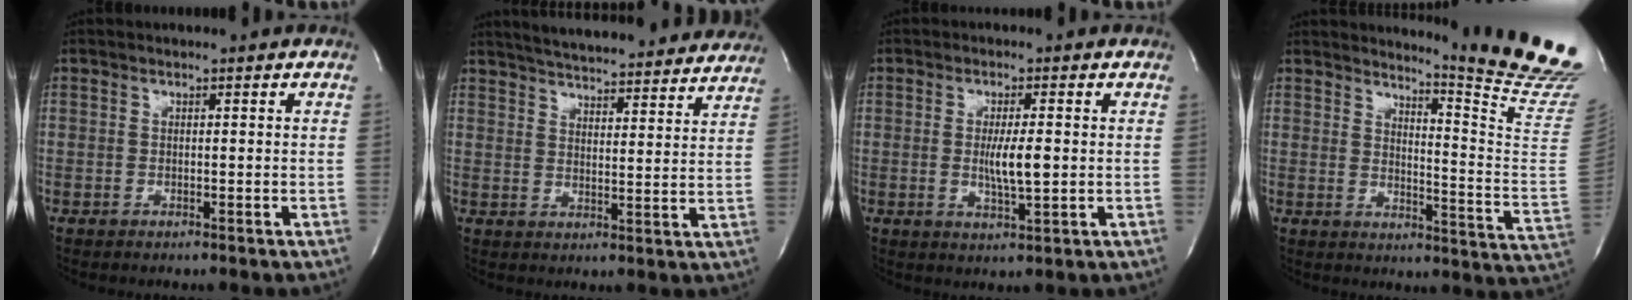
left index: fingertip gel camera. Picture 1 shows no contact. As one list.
[{"total": 25.6, "force": [23.6, 4.2, 9.0], "torque": [-0.145, -0.021, 0.296]}, {"total": 4.8, "force": [0.0, 0.6, 4.8], "torque": [-0.088, -0.007, 0.001]}, {"total": 18.0, "force": [16.6, -2.3, 6.4], "torque": [-0.097, -0.169, 0.191]}]